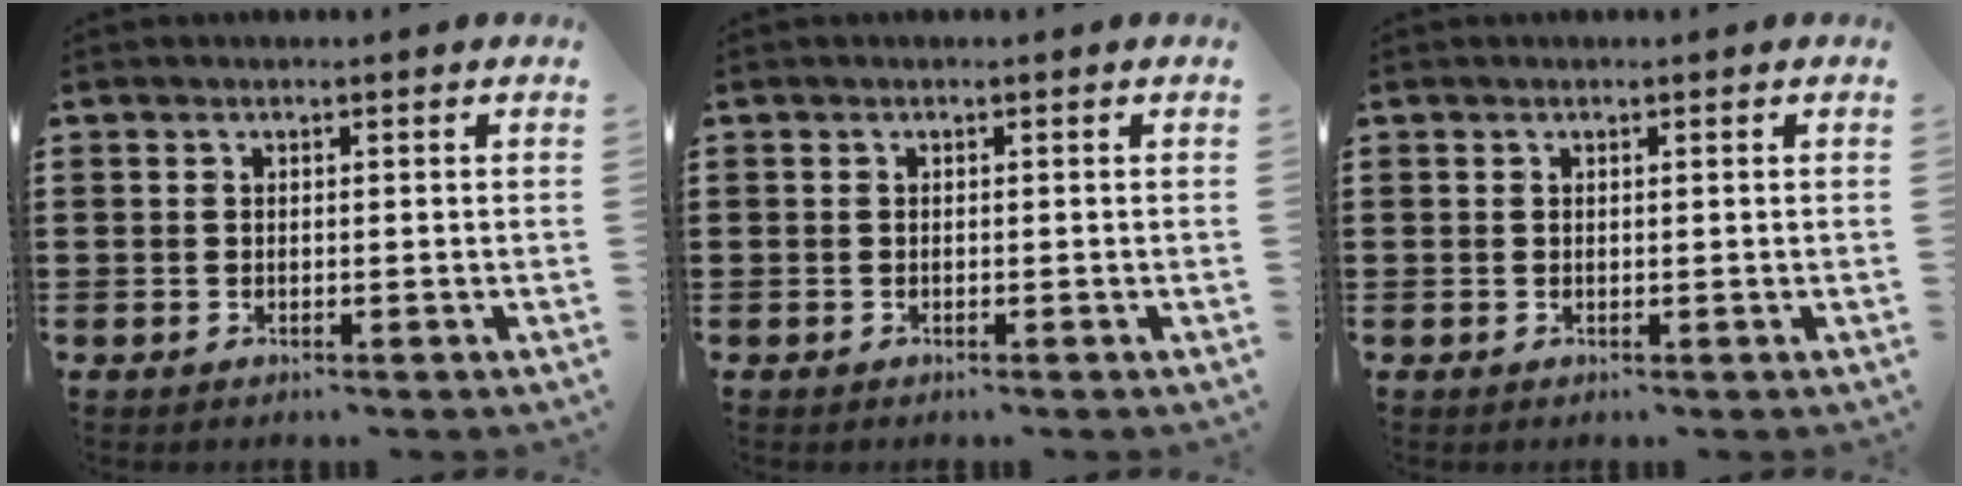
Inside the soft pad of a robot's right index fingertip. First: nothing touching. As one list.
[{"total": 0.0}, {"total": 0.0}]